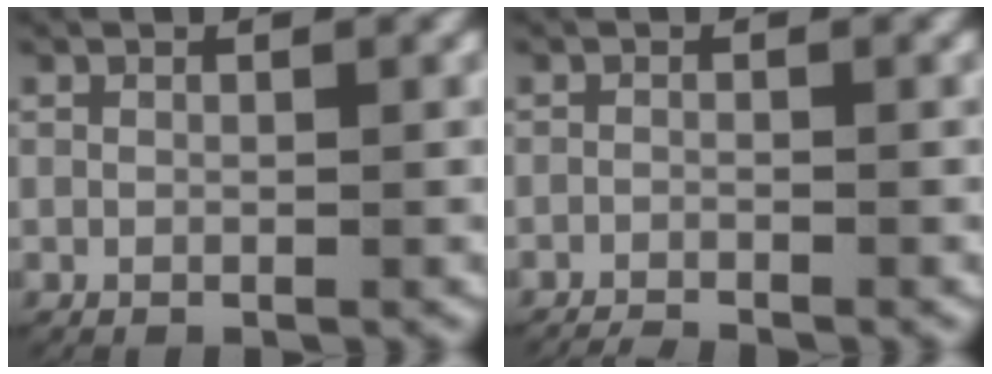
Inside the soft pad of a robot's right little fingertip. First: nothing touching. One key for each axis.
{"total": 2.2, "fx": -2.1, "fy": 0.4, "fz": 0.2, "tx": -0.009, "ty": -0.011, "tz": -0.033}